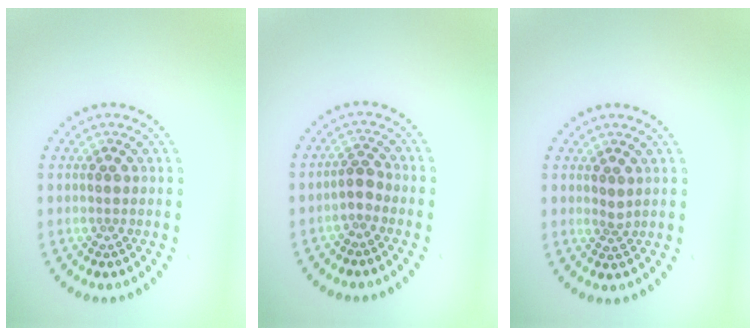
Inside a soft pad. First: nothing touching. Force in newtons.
{"total": 1.2, "press": 1.0, "slide": 0.7}
{"total": 0.9, "press": 0.7, "slide": 0.6}